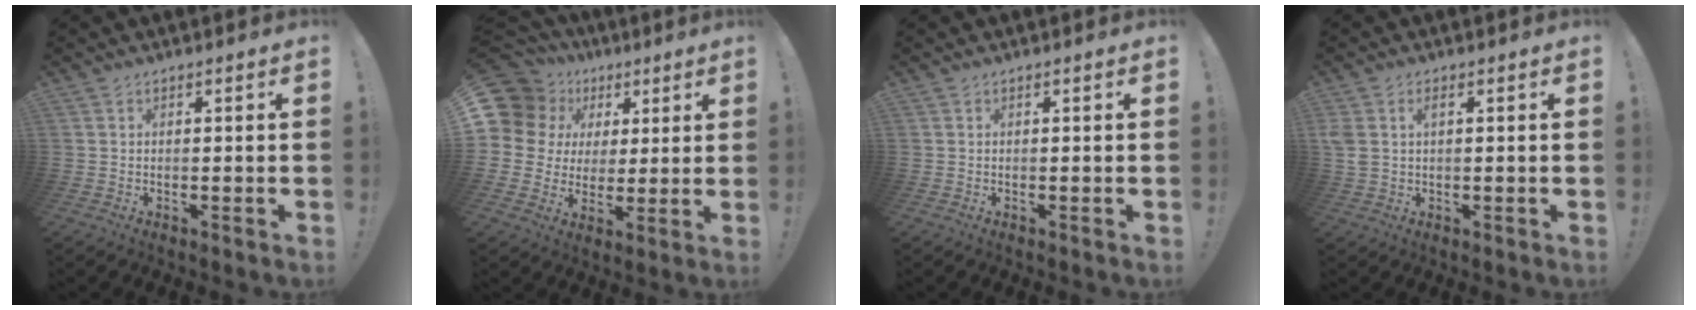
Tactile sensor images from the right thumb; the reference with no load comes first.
{"total": 11.8, "force": [4.3, 10.0, 4.5], "torque": [-0.085, -0.025, 0.093]}
{"total": 0.0}
{"total": 3.5, "force": [0.9, 1.8, 2.8], "torque": [-0.055, 0.000, 0.014]}